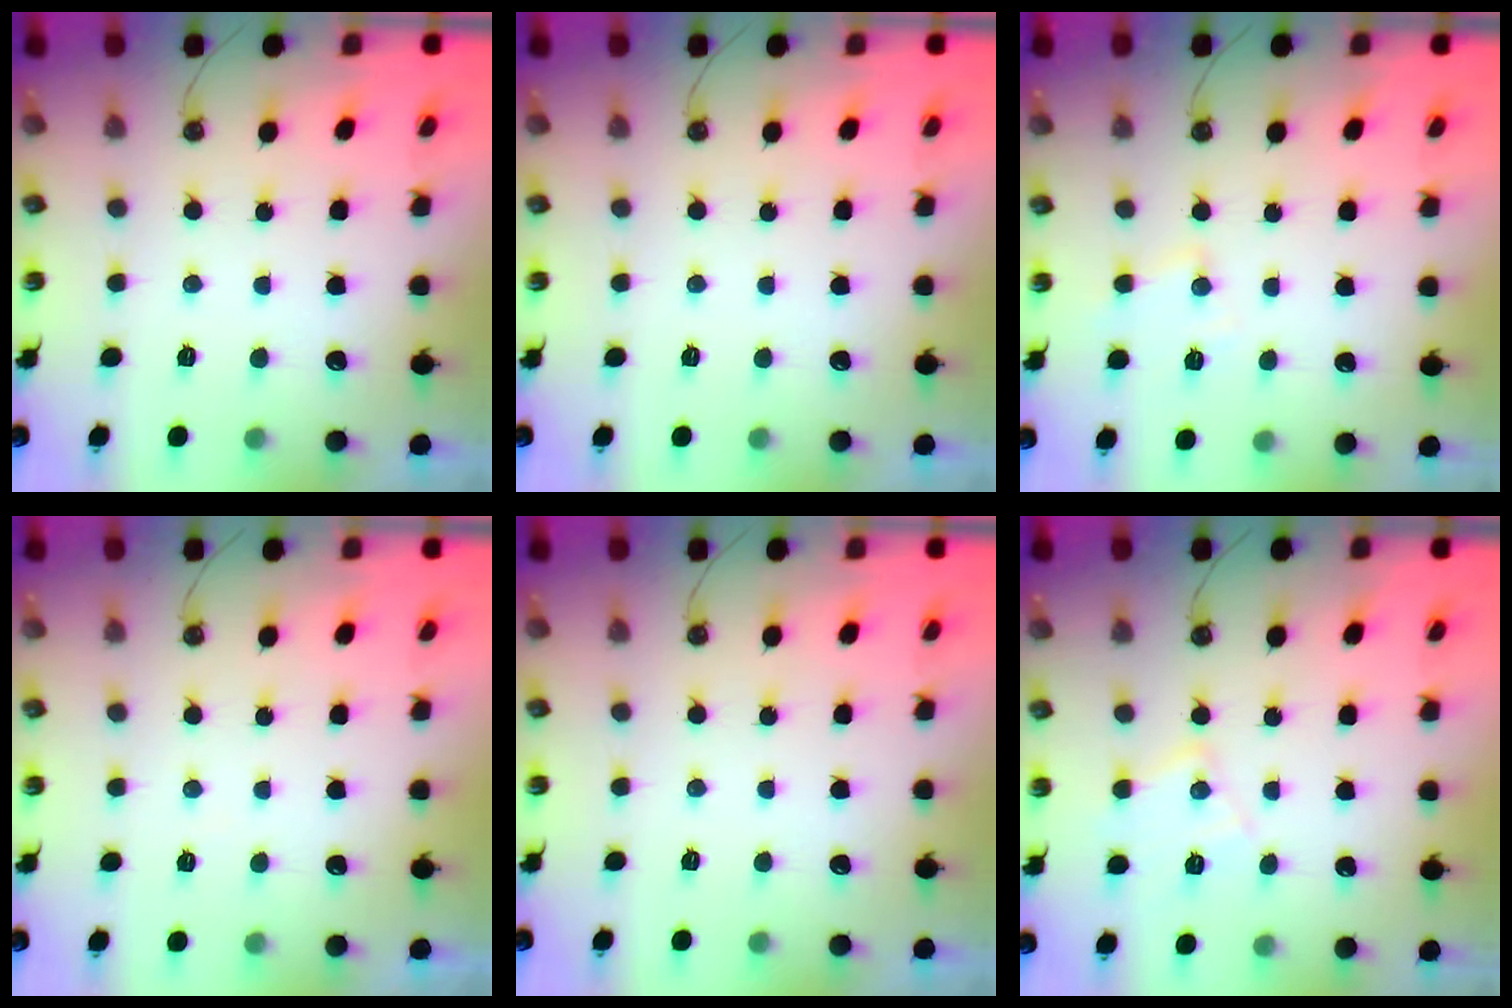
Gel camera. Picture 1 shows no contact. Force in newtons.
{"total": 0.0}
{"total": 7.2, "press": 7.2, "slide": 0.5}
{"total": 2.3, "press": 2.2, "slide": 0.4}
{"total": 0.0}
{"total": 9.5, "press": 9.5, "slide": 0.6}